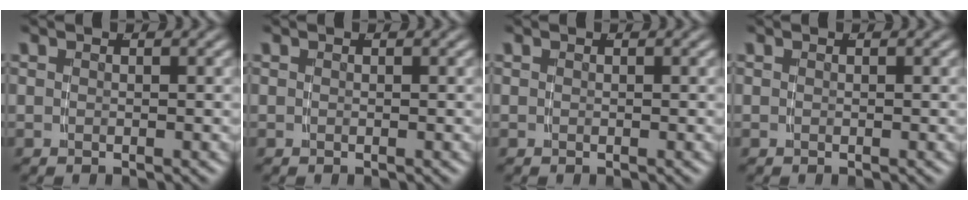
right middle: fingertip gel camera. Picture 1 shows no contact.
{"total": 0.0}
{"total": 0.0}
{"total": 0.0}